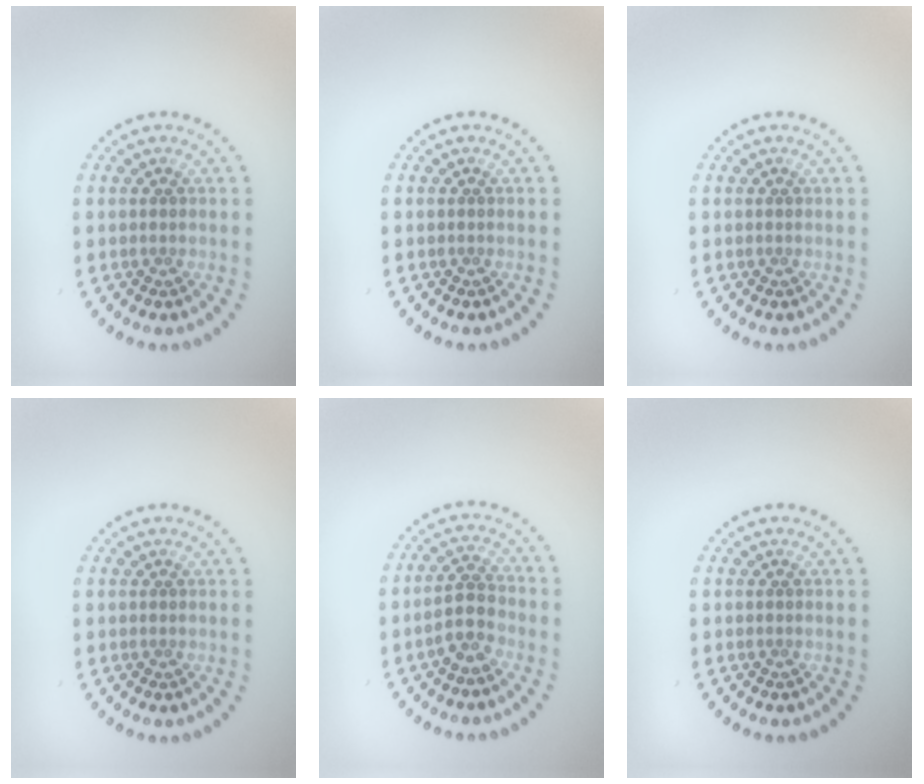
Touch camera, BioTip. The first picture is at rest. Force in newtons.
{"total": 0.0}
{"total": 0.0}
{"total": 0.0}
{"total": 2.9, "press": 2.7, "slide": 1.0}
{"total": 0.0}